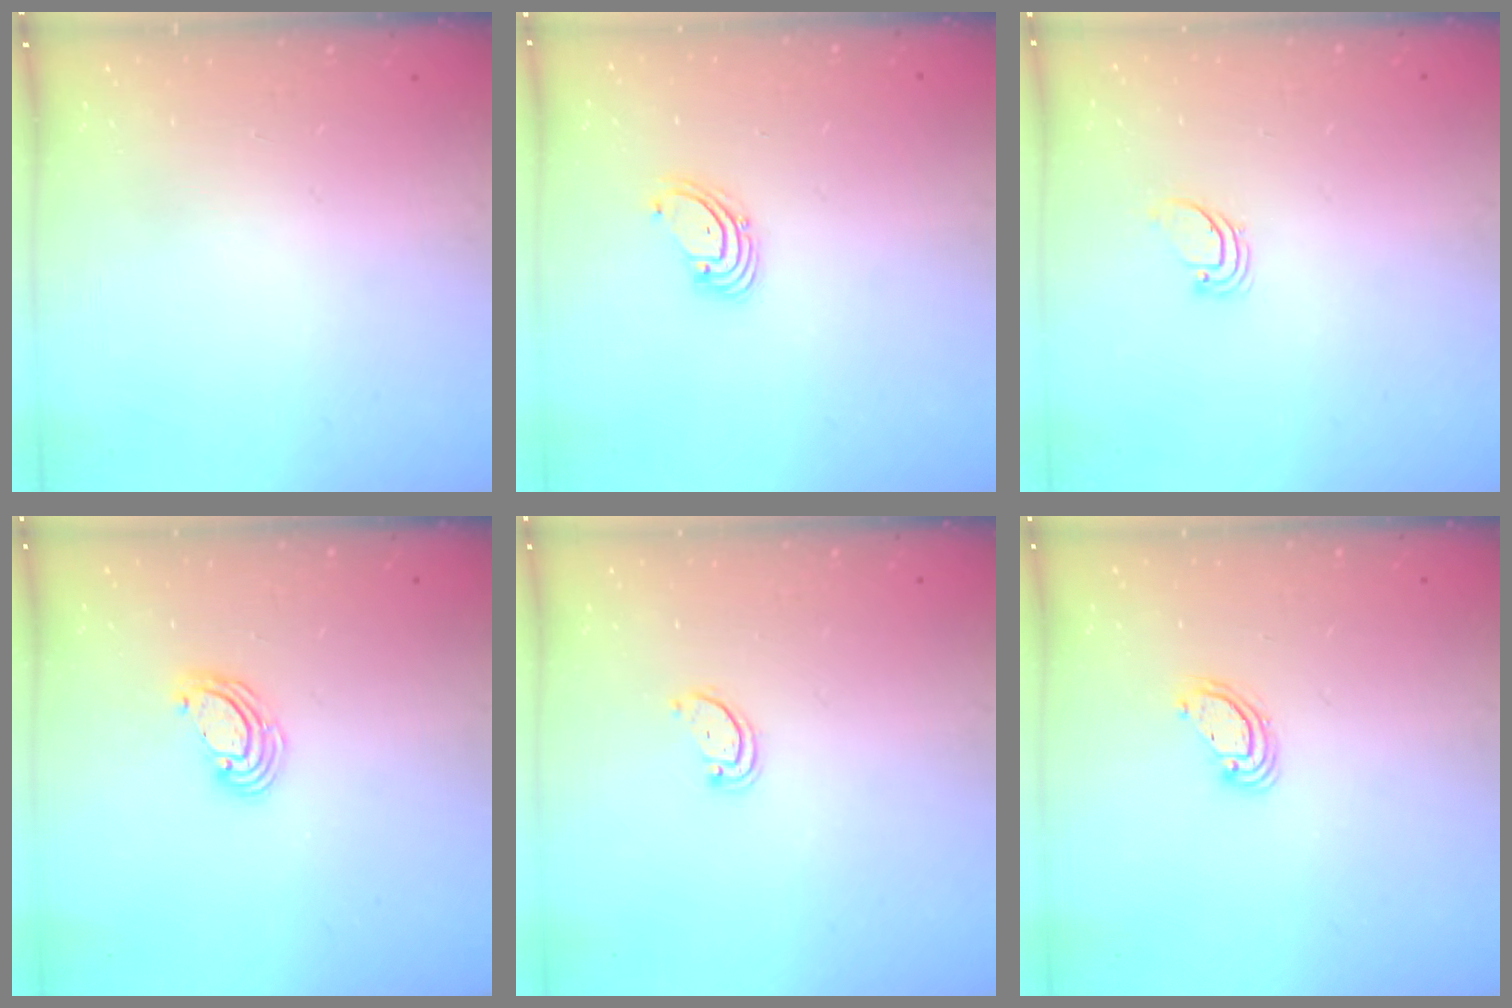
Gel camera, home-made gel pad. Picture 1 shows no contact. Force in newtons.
{"total": 1.8, "press": 1.8, "slide": 0.2}
{"total": 0.9, "press": 0.9, "slide": 0.1}
{"total": 5.5, "press": 5.5, "slide": 0.2}
{"total": 2.2, "press": 2.2, "slide": 0.2}
{"total": 3.9, "press": 3.9, "slide": 0.1}